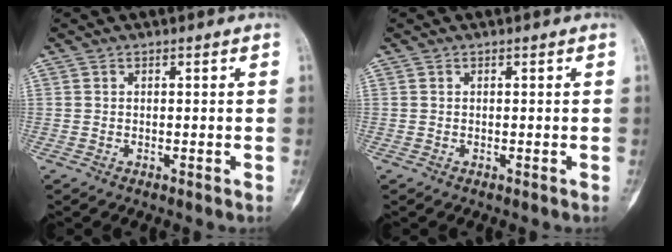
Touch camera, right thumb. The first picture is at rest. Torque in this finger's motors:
{"motor_torque": [0.02, 0.01, 0.01, -0.01, 0.01]}